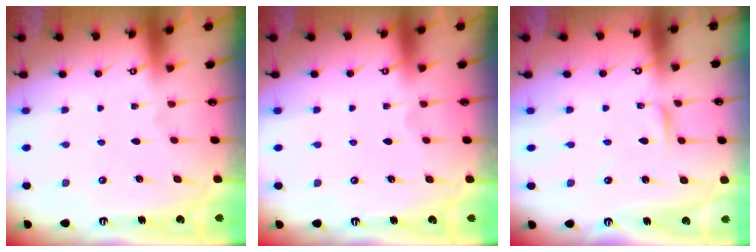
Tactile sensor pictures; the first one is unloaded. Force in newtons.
{"total": 0.0}
{"total": 1.7, "press": 1.7, "slide": 0.1}